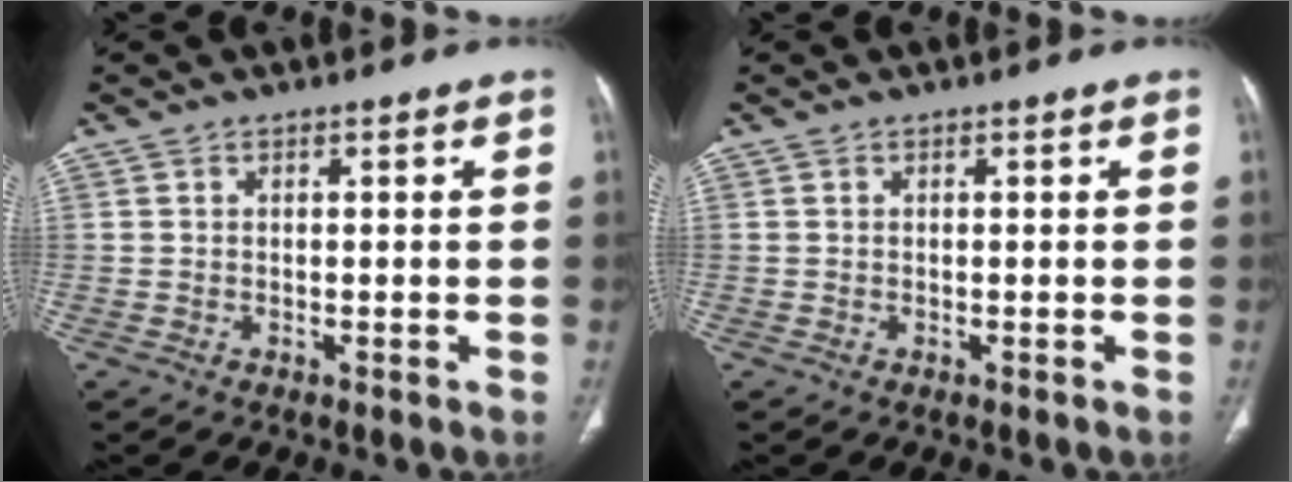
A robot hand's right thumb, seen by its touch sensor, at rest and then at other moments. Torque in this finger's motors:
{"motor_torque": [0.00, 0.00, 0.00, 0.00, 0.00]}